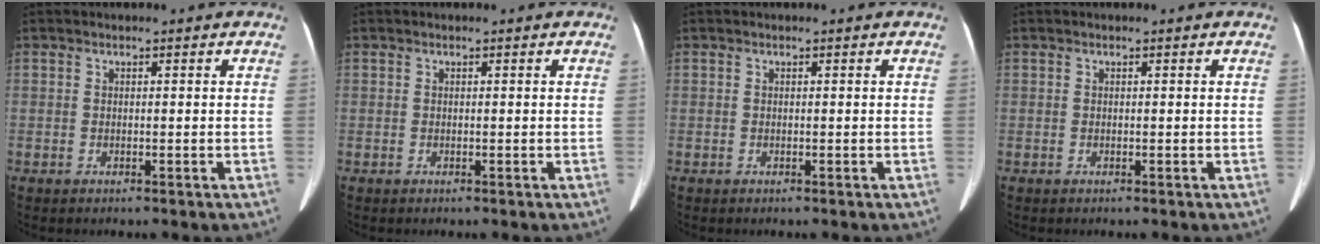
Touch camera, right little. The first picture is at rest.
{"total": 0.0}
{"total": 0.0}
{"total": 0.0}